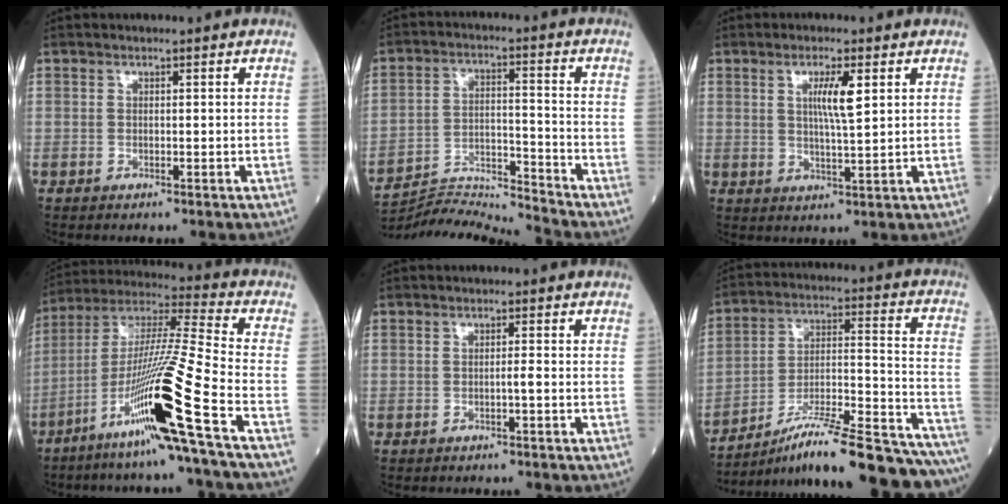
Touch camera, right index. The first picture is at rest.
{"total": 10.8, "force": [-10.3, -3.1, -0.5], "torque": [0.003, 0.021, -0.188]}
{"total": 5.0, "force": [1.7, 0.2, 4.7], "torque": [-0.086, -0.002, 0.030]}
{"total": 19.5, "force": [-9.1, -2.1, 17.1], "torque": [-0.343, -0.030, -0.175]}
{"total": 0.8, "force": [-0.4, -0.1, 0.7], "torque": [-0.008, 0.002, -0.008]}
{"total": 26.7, "force": [-22.9, 1.0, 13.8], "torque": [-0.145, 0.003, -0.344]}